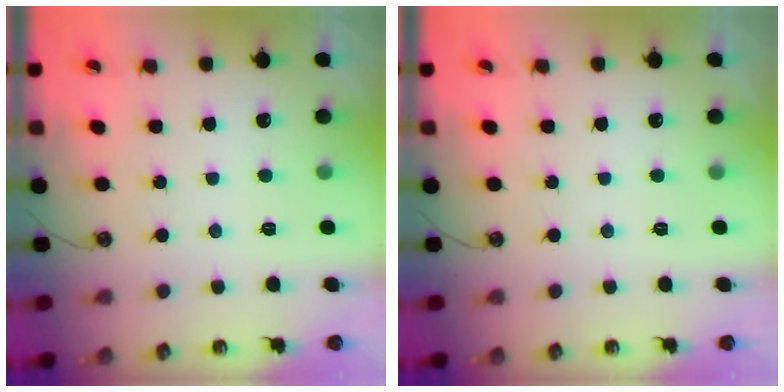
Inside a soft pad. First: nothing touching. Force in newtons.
{"total": 0.0}